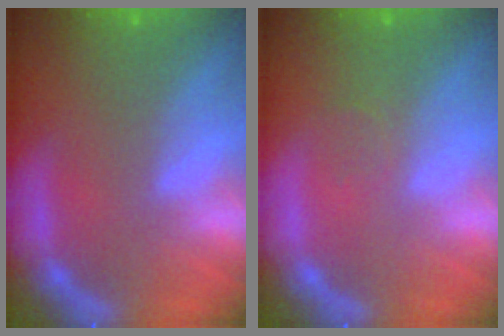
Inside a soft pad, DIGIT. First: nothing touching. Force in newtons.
{"total": 1.0}